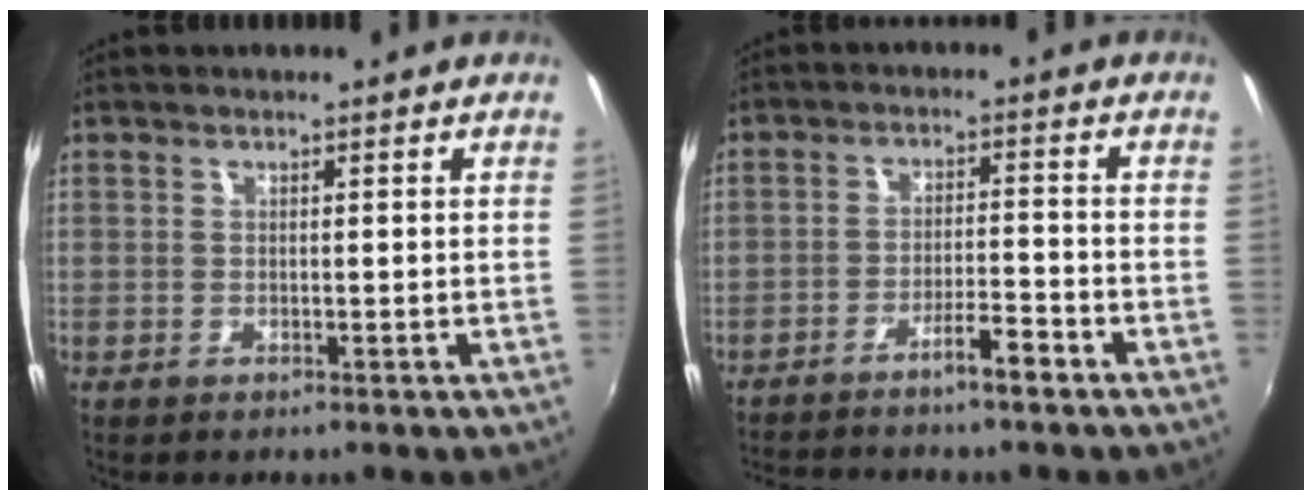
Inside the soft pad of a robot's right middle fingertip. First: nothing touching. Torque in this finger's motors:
{"motor_torque": [1.07, -1.07, 0.10, 0.08]}